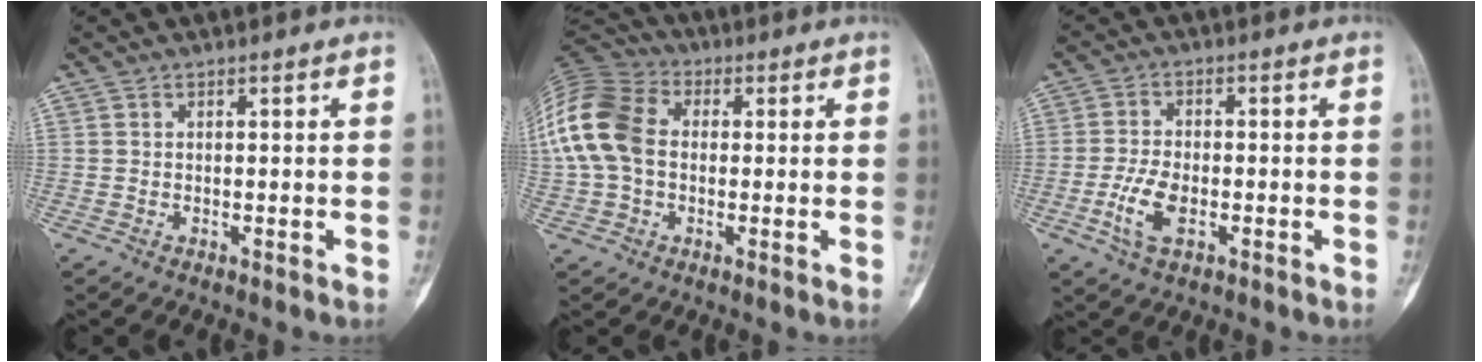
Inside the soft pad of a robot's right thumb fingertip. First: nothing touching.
{"total": 15.0, "force": [0.8, 10.8, 10.3], "torque": [-0.217, 0.032, 0.005]}
{"total": 6.4, "force": [-2.1, 3.2, 5.1], "torque": [-0.111, 0.006, -0.040]}